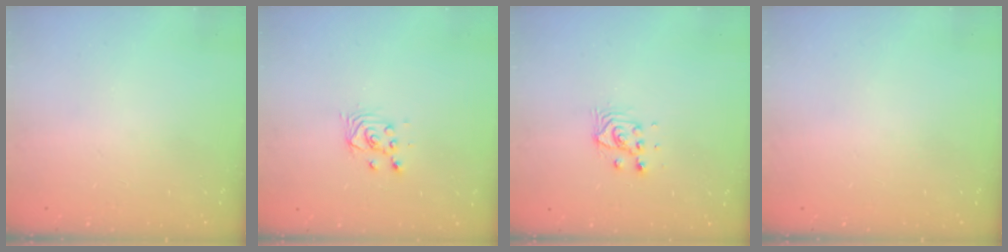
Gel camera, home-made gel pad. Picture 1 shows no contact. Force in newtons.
{"total": 2.7, "press": 2.7, "slide": 0.1}
{"total": 4.4, "press": 4.4, "slide": 0.3}
{"total": 0.0}